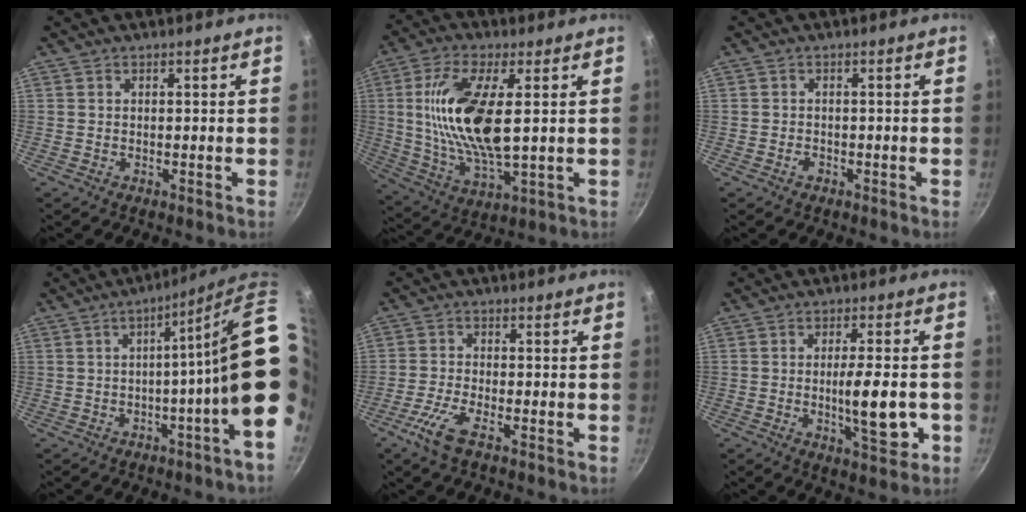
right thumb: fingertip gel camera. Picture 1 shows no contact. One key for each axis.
{"total": 17.3, "fx": 2.5, "fy": 6.6, "fz": 15.8, "tx": -0.312, "ty": -0.008, "tz": 0.049}
{"total": 1.3, "fx": -0.8, "fy": 0.8, "fz": 0.6, "tx": -0.010, "ty": 0.012, "tz": -0.012}
{"total": 14.5, "fx": 1.1, "fy": 0.1, "fz": 14.5, "tx": -0.171, "ty": -0.009, "tz": 0.008}
{"total": 5.8, "fx": -3.4, "fy": 1.4, "fz": 4.5, "tx": -0.107, "ty": 0.013, "tz": -0.074}
{"total": 10.0, "fx": -2.0, "fy": 3.1, "fz": 9.3, "tx": -0.125, "ty": 0.004, "tz": -0.028}